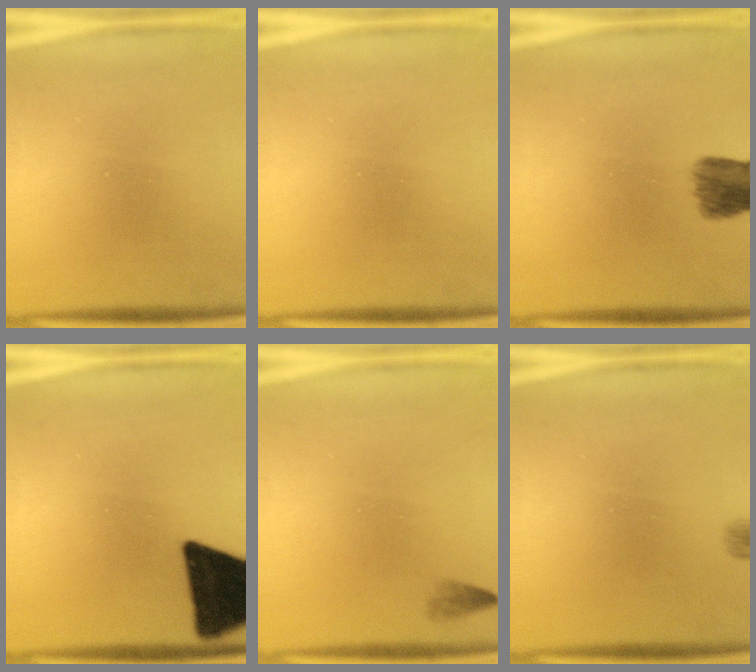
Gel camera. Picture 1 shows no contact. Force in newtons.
{"total": 0.0}
{"total": 6.0}
{"total": 18.9}
{"total": 1.4}
{"total": 1.3}